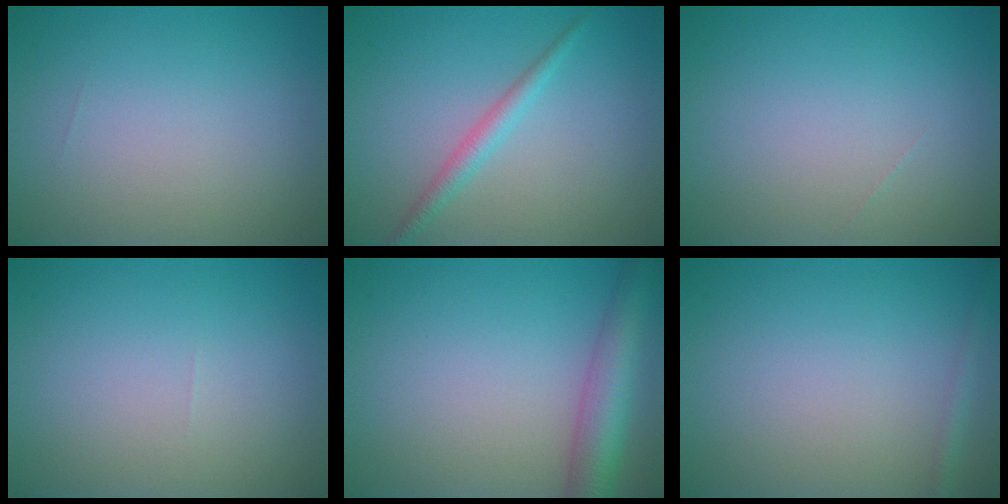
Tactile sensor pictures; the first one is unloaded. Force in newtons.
{"total": 1.8, "press": 1.8, "slide": 0.1}
{"total": 0.0}
{"total": 0.0}
{"total": 5.2, "press": 5.2, "slide": 0.2}
{"total": 0.9, "press": 0.9, "slide": 0.1}